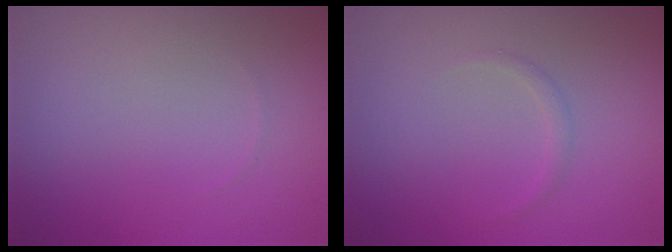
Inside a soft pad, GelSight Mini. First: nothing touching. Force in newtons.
{"total": 0.6, "press": 0.6, "slide": 0.1}